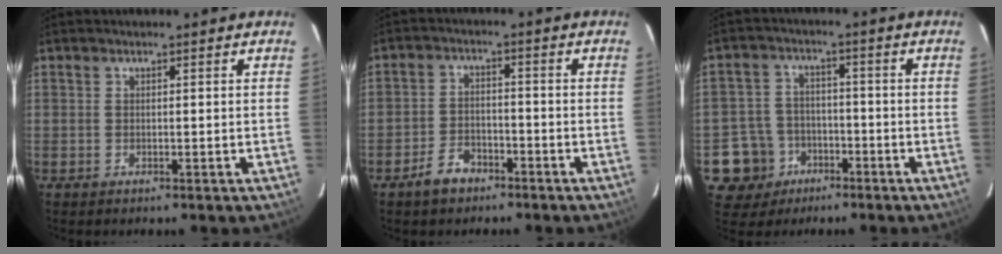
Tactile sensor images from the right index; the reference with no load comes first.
{"total": 5.6, "force": [-4.1, 3.3, 2.2], "torque": [-0.057, 0.011, -0.066]}
{"total": 9.0, "force": [-4.1, 7.9, 0.8], "torque": [-0.044, 0.028, -0.058]}